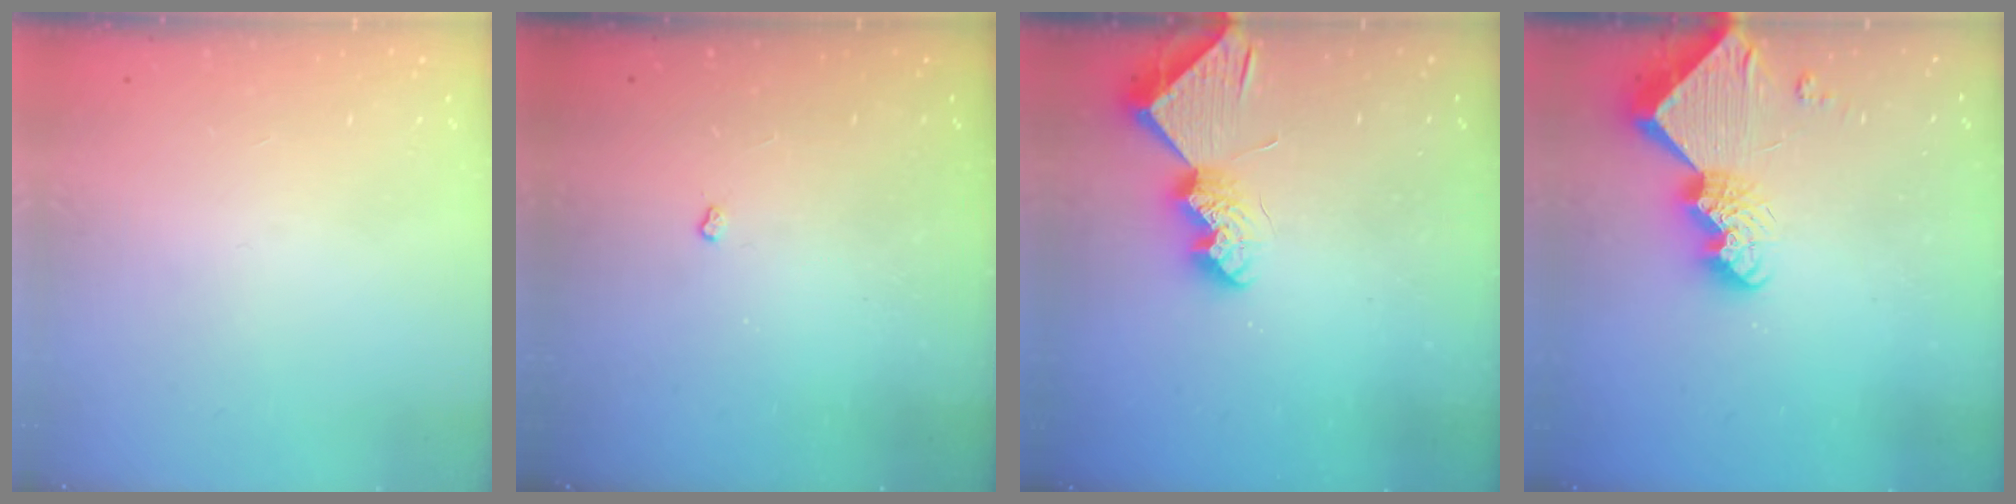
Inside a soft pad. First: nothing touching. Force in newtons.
{"total": 2.4, "press": 2.3, "slide": 0.4}
{"total": 9.6, "press": 9.6, "slide": 0.2}
{"total": 12.1, "press": 12.0, "slide": 1.3}